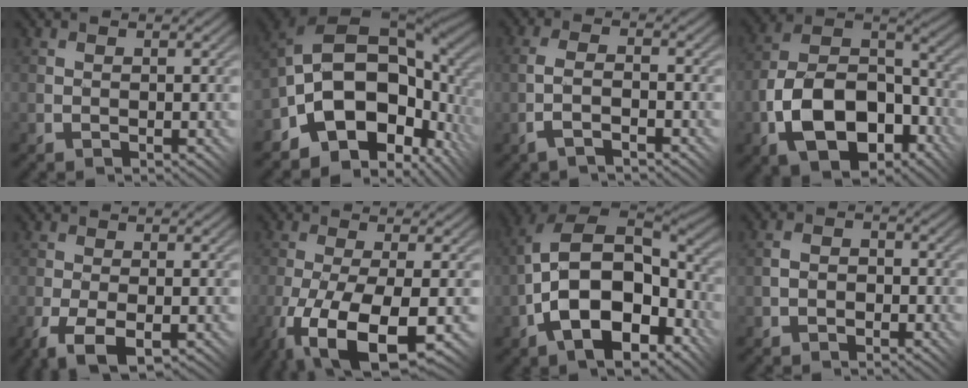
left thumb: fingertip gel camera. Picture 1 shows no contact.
{"total": 14.8, "force": [-3.9, 10.2, 10.1], "torque": [-0.149, -0.007, -0.071]}
{"total": 3.6, "force": [-1.8, 1.1, 2.9], "torque": [-0.065, 0.007, -0.042]}
{"total": 14.4, "force": [-6.1, 8.6, 9.8], "torque": [-0.177, -0.022, -0.108]}
{"total": 5.8, "force": [-3.1, 2.4, 4.3], "torque": [-0.085, -0.008, -0.050]}
{"total": 11.9, "force": [-5.7, 3.9, 9.6], "torque": [-0.201, -0.021, -0.094]}
{"total": 16.7, "force": [-4.9, 9.6, 12.7], "torque": [-0.226, -0.016, -0.082]}
{"total": 2.7, "force": [-1.1, 2.1, 1.3], "torque": [-0.013, -0.001, -0.025]}